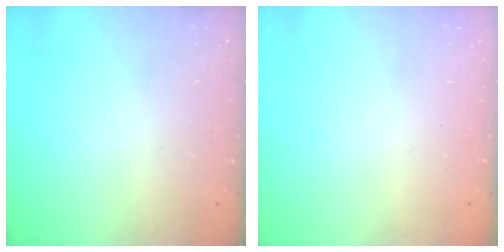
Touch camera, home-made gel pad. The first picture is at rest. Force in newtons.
{"total": 0.0}